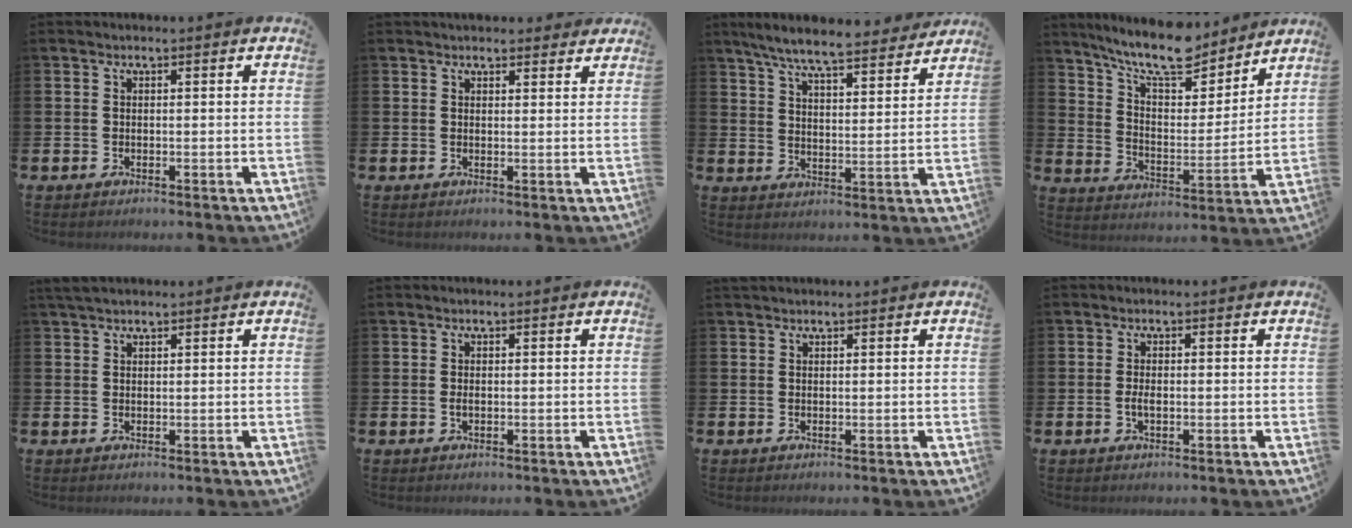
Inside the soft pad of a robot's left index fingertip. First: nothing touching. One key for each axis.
{"total": 2.1, "fx": 2.0, "fy": 0.6, "fz": 0.0, "tx": 0.006, "ty": -0.008, "tz": 0.036}
{"total": 7.7, "fx": 7.2, "fy": 0.6, "fz": 2.7, "tx": -0.074, "ty": -0.044, "tz": 0.124}
{"total": 11.1, "fx": 10.0, "fy": 2.4, "fz": 4.2, "tx": -0.100, "ty": -0.064, "tz": 0.176}
{"total": 1.8, "fx": 1.6, "fy": 0.5, "fz": 0.8, "tx": -0.018, "ty": 0.006, "tz": 0.029}
{"total": 0.7, "fx": -0.1, "fy": 0.3, "fz": 0.6, "tx": -0.015, "ty": 0.003, "tz": -0.003}
{"total": 0.8, "fx": 0.8, "fy": 0.1, "fz": 0.1, "tx": 0.008, "ty": -0.002, "tz": 0.012}
{"total": 1.5, "fx": -0.3, "fy": 0.6, "fz": 1.3, "tx": -0.019, "ty": -0.001, "tz": -0.007}